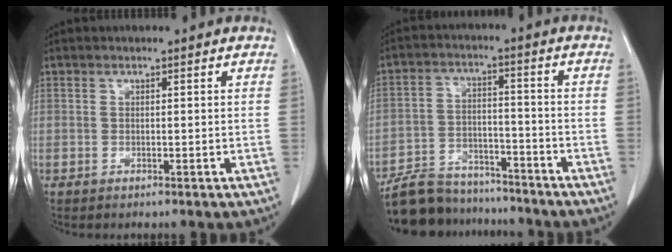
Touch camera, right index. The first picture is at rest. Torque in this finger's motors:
{"motor_torque": [0.74, -0.70, 0.19, 0.00]}